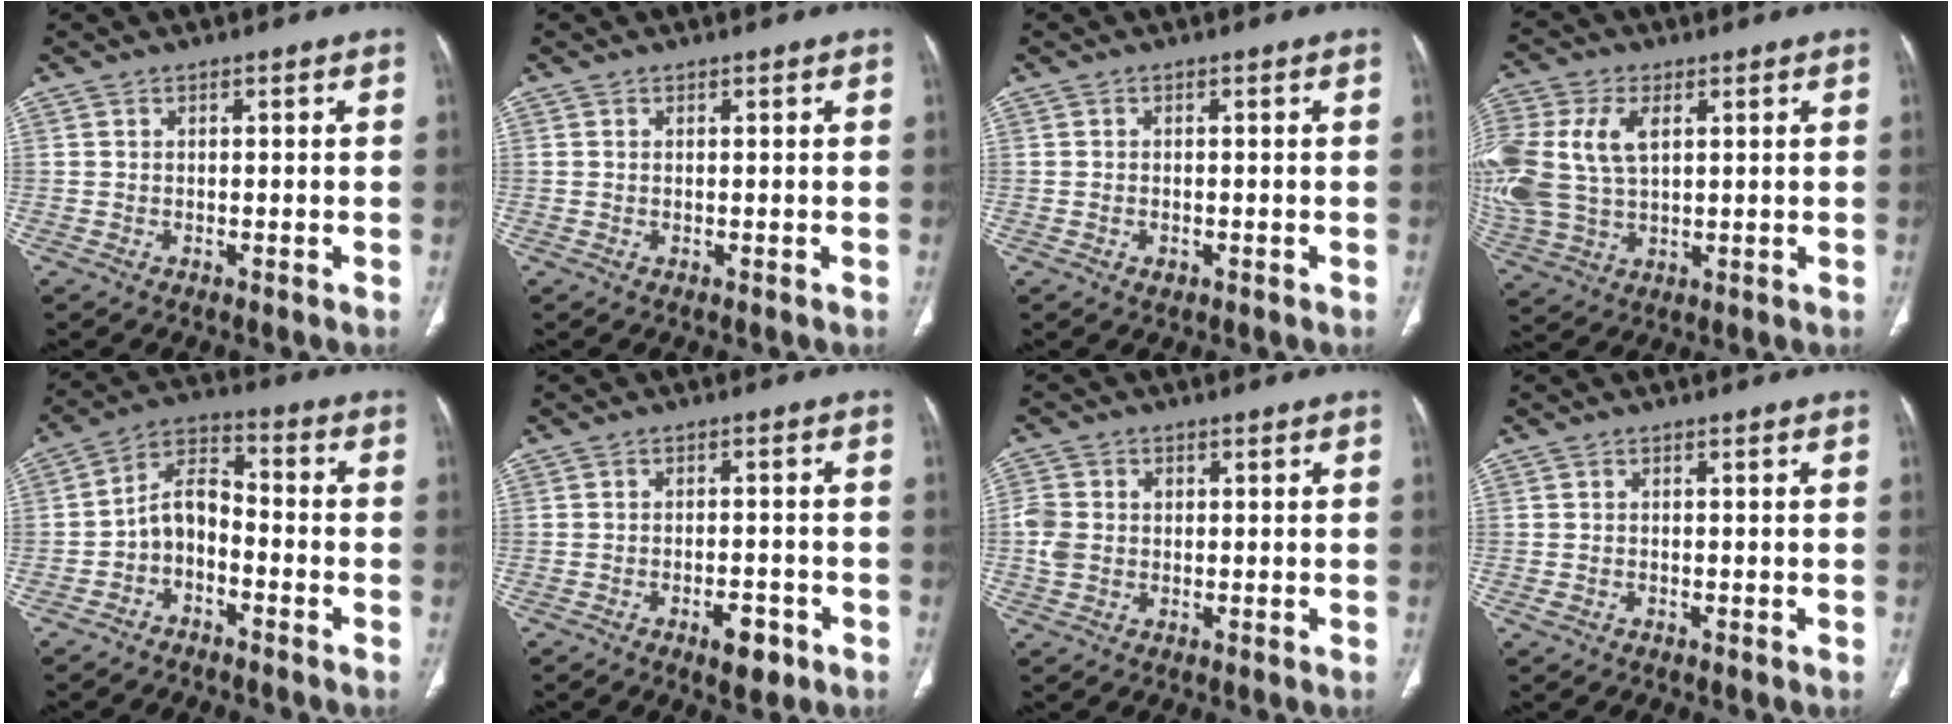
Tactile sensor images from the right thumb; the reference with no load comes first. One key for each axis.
{"total": 0.0}
{"total": 1.2, "fx": -0.5, "fy": 0.9, "fz": 0.7, "tx": -0.010, "ty": 0.004, "tz": -0.003}
{"total": 17.6, "fx": 3.6, "fy": 11.2, "fz": 13.1, "tx": -0.331, "ty": 0.006, "tz": 0.074}
{"total": 7.6, "fx": -3.0, "fy": 4.9, "fz": 5.0, "tx": -0.080, "ty": 0.051, "tz": -0.068}
{"total": 5.0, "fx": -2.7, "fy": 2.2, "fz": 3.6, "tx": -0.041, "ty": 0.011, "tz": -0.035}
{"total": 4.7, "fx": -0.1, "fy": 3.9, "fz": 2.7, "tx": -0.059, "ty": 0.009, "tz": -0.002}
{"total": 0.9, "fx": -0.4, "fy": 0.7, "fz": 0.4, "tx": -0.010, "ty": 0.003, "tz": -0.006}